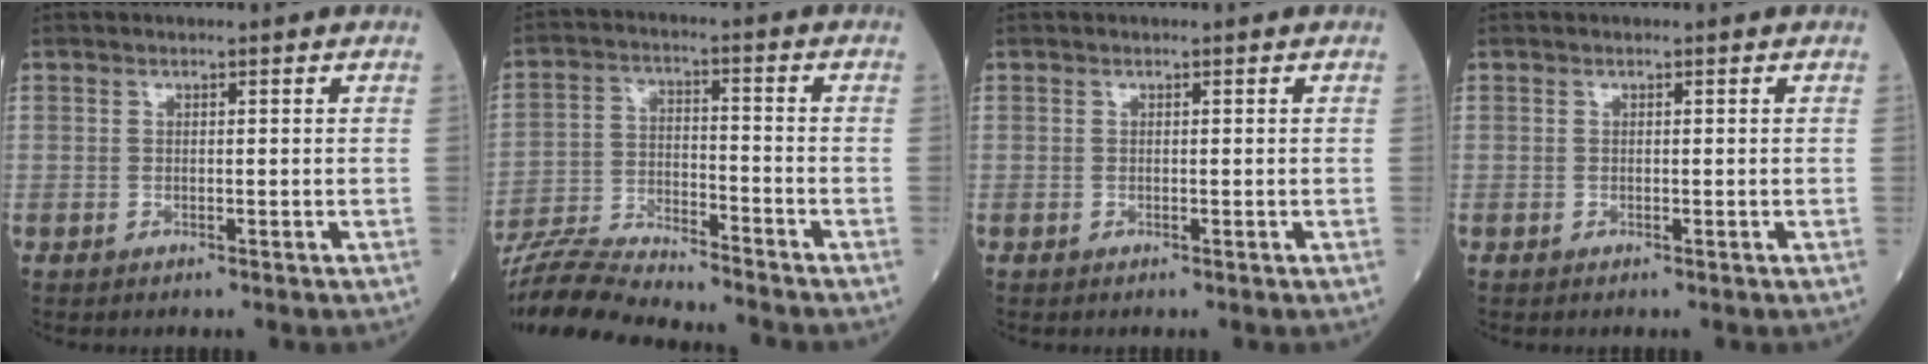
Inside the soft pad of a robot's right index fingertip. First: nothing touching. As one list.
[{"total": 13.5, "force": [-12.8, 0.3, 4.2], "torque": [-0.074, -0.008, -0.226]}, {"total": 0.0}, {"total": 0.0}]